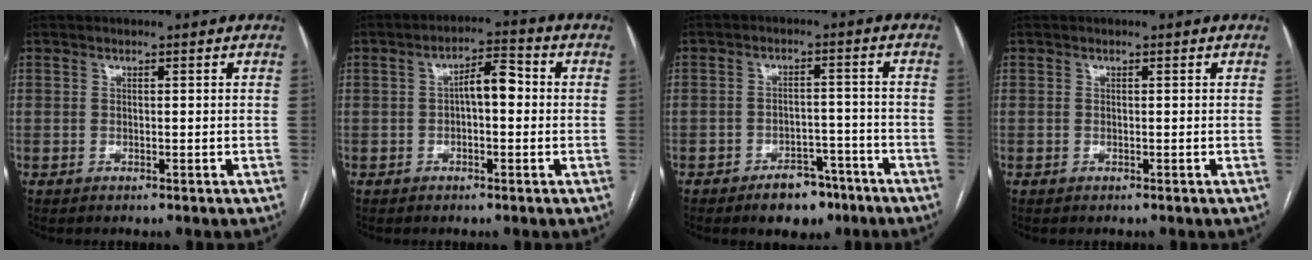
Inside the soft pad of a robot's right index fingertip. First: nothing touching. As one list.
[{"total": 5.1, "force": [0.1, 1.9, 4.8], "torque": [-0.076, 0.025, -0.002]}, {"total": 6.5, "force": [-4.5, 3.4, 3.1], "torque": [-0.038, 0.012, -0.064]}, {"total": 0.0}]